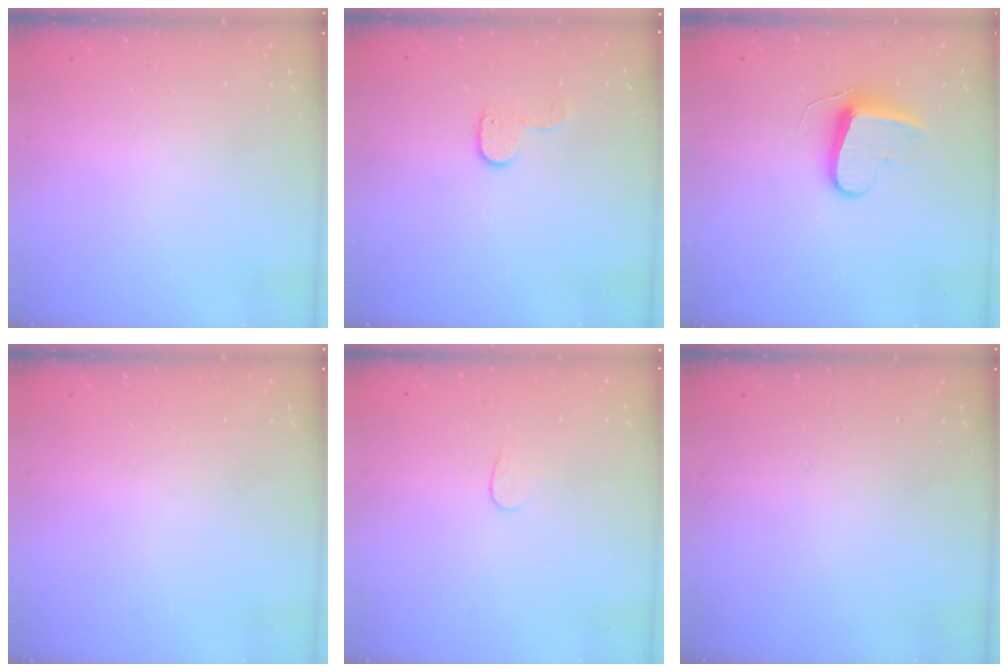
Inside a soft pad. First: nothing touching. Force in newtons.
{"total": 7.2, "press": 7.2, "slide": 0.4}
{"total": 8.8, "press": 8.8, "slide": 0.2}
{"total": 0.0}
{"total": 3.8, "press": 3.8, "slide": 0.3}
{"total": 0.0}